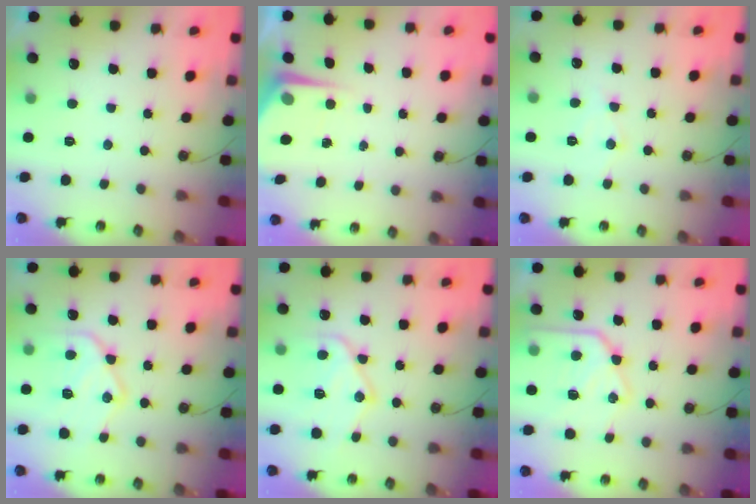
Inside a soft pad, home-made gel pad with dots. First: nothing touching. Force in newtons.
{"total": 5.8, "press": 5.8, "slide": 0.2}
{"total": 6.2, "press": 6.2, "slide": 0.8}
{"total": 17.2, "press": 17.2, "slide": 1.4}
{"total": 15.6, "press": 15.6, "slide": 1.2}
{"total": 18.0, "press": 17.9, "slide": 1.9}